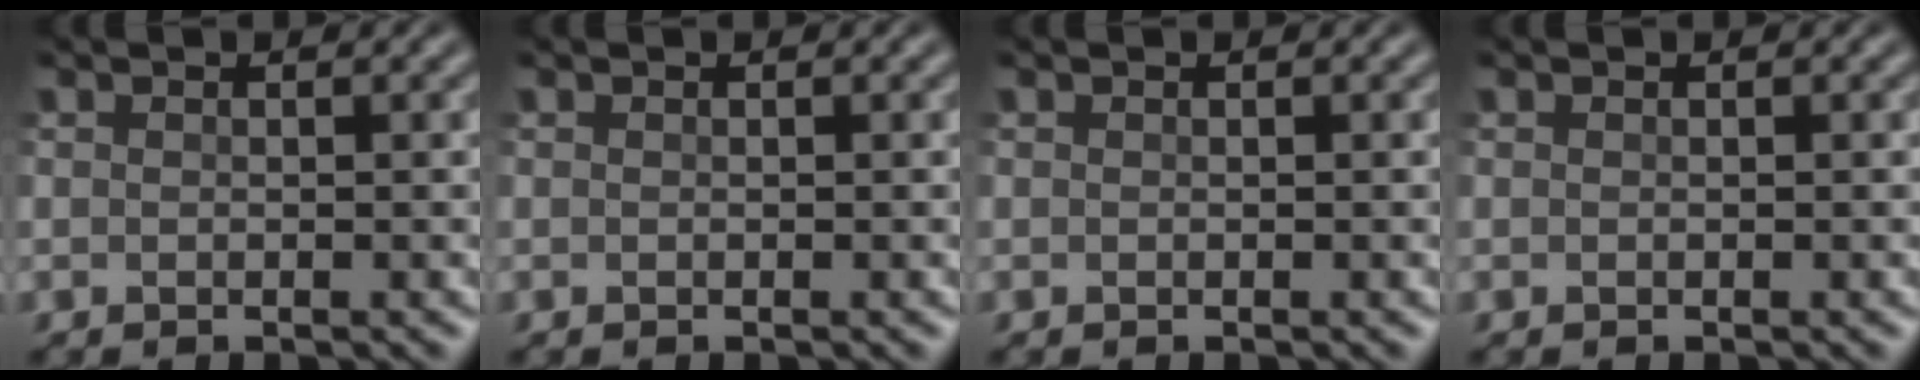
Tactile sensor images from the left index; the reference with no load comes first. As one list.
[{"total": 0.0}, {"total": 0.0}, {"total": 0.0}]